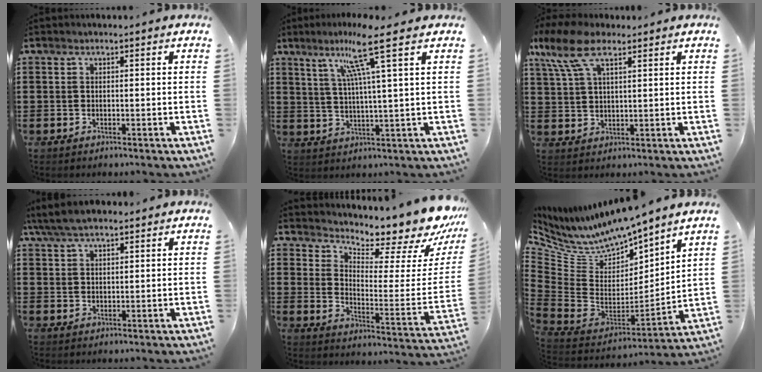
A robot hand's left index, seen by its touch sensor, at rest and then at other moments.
{"total": 9.2, "force": [5.4, -1.0, 7.5], "torque": [-0.152, -0.007, 0.086]}
{"total": 9.1, "force": [5.5, 3.8, 6.1], "torque": [-0.145, -0.001, 0.099]}
{"total": 4.9, "force": [4.0, 1.6, 2.4], "torque": [-0.058, 0.000, 0.075]}
{"total": 7.3, "force": [6.8, 1.1, 2.6], "torque": [-0.051, -0.078, 0.111]}
{"total": 7.5, "force": [7.1, 2.2, 1.3], "torque": [-0.072, -0.067, 0.123]}